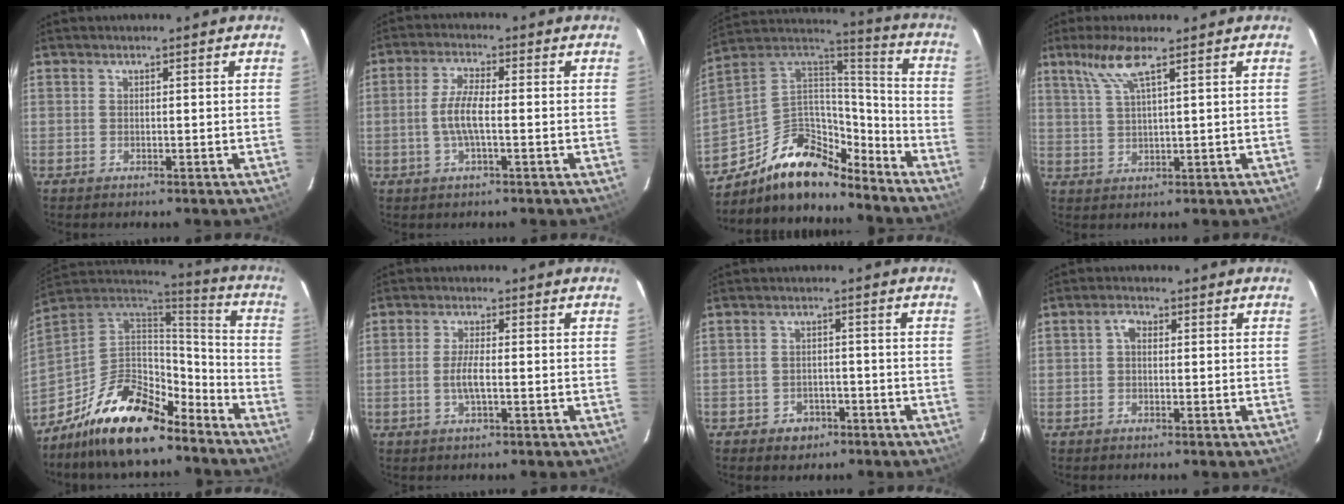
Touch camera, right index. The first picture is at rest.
{"total": 5.4, "force": [-1.0, 1.2, 5.1], "torque": [-0.103, 0.001, -0.019]}
{"total": 19.2, "force": [-13.5, 9.6, 9.7], "torque": [-0.200, 0.037, -0.227]}
{"total": 5.3, "force": [3.3, 0.0, 4.2], "torque": [-0.086, 0.004, 0.070]}
{"total": 20.0, "force": [-14.1, 8.0, 11.6], "torque": [-0.231, 0.004, -0.244]}
{"total": 3.6, "force": [-0.9, 0.6, 3.4], "torque": [-0.066, -0.004, -0.015]}
{"total": 4.2, "force": [-2.5, 3.3, 0.7], "torque": [-0.029, 0.013, -0.031]}
{"total": 1.9, "force": [0.1, 1.3, 1.3], "torque": [-0.027, 0.010, -0.001]}